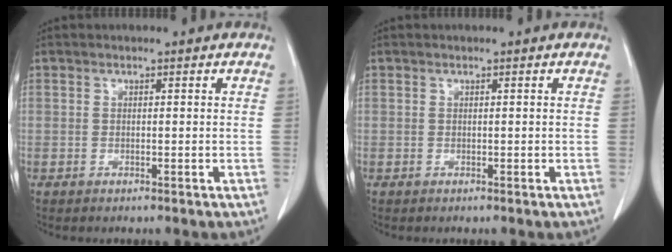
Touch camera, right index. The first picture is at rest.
{"total": 0.0}